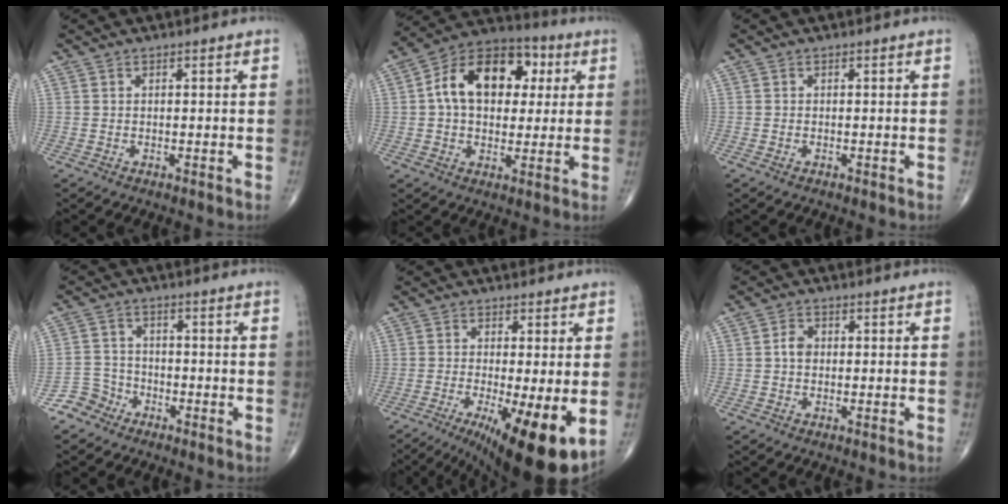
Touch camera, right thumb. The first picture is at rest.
{"total": 17.1, "force": [3.5, 11.4, 12.2], "torque": [-0.163, 0.020, 0.047]}
{"total": 0.5, "force": [-0.2, 0.3, 0.3], "torque": [-0.011, 0.002, -0.003]}
{"total": 4.6, "force": [-3.2, 3.2, -0.2], "torque": [0.025, 0.024, -0.070]}
{"total": 13.6, "force": [-4.0, 2.9, 12.6], "torque": [-0.174, -0.020, -0.052]}
{"total": 2.5, "force": [0.0, 1.9, 1.6], "torque": [-0.022, 0.007, -0.006]}